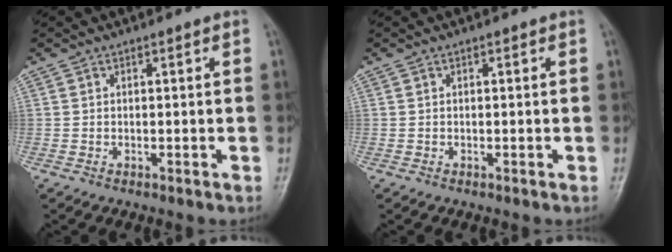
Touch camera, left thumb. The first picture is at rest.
{"total": 0.0}